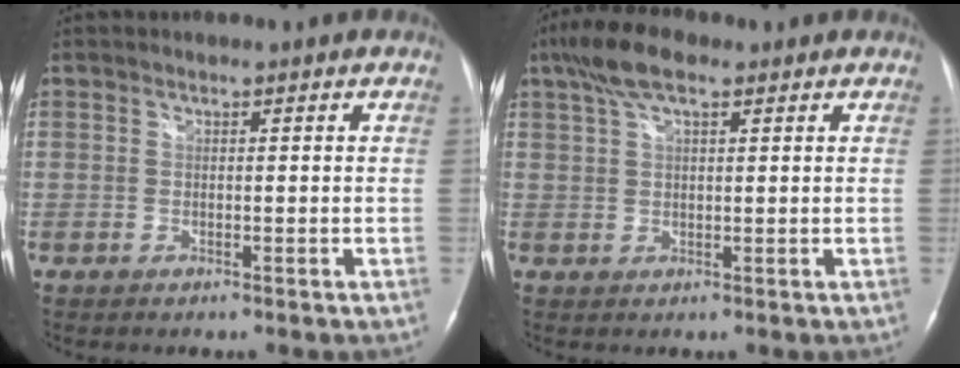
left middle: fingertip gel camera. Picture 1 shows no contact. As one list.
[{"total": 6.6, "force": [4.0, 2.1, 4.8], "torque": [-0.105, 0.027, 0.073]}]